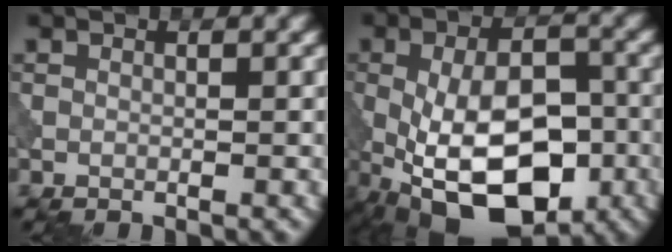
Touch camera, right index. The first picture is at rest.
{"total": 14.4, "force": [-4.6, 7.4, 11.5], "torque": [-0.199, -0.022, -0.066]}